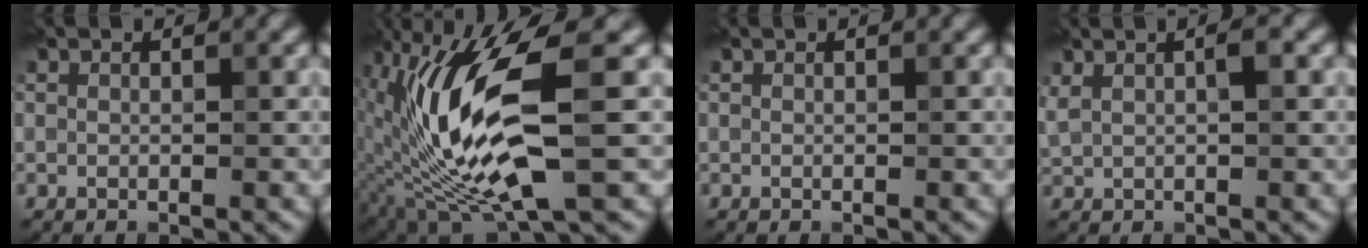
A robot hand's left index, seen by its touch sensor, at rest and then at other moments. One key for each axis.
{"total": 12.9, "fx": -0.5, "fy": 4.2, "fz": 12.2, "tx": -0.247, "ty": -0.005, "tz": -0.013}
{"total": 0.0}
{"total": 2.3, "fx": 0.9, "fy": 0.6, "fz": 2.0, "tx": -0.038, "ty": 0.006, "tz": 0.021}